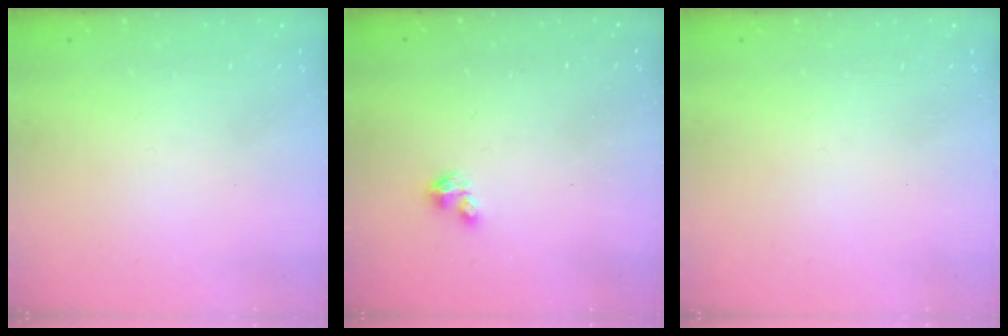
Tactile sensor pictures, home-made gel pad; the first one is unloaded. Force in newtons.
{"total": 1.6, "press": 1.6, "slide": 0.4}
{"total": 0.0}